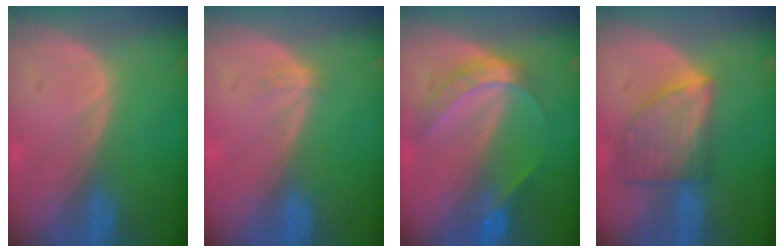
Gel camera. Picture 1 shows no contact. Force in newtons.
{"total": 1.2, "press": 0.8, "slide": 0.8}
{"total": 6.2, "press": 5.3, "slide": 3.2}
{"total": 7.7, "press": 7.0, "slide": 3.2}